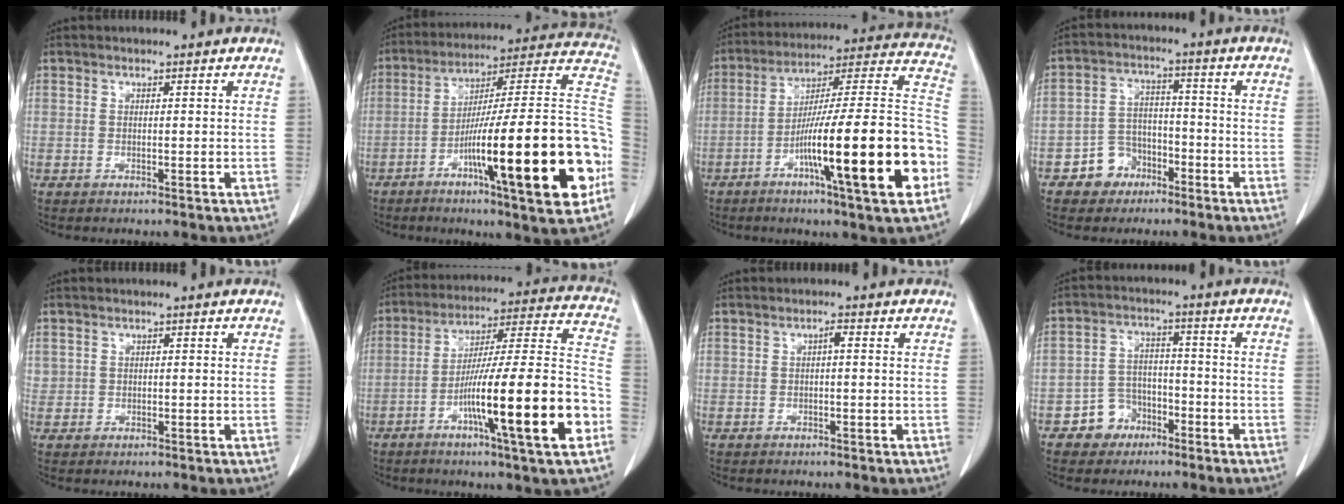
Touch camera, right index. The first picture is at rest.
{"total": 27.2, "force": [-8.7, 1.6, 25.7], "torque": [-0.317, -0.002, -0.138]}
{"total": 24.2, "force": [-8.3, 0.9, 22.7], "torque": [-0.295, 0.000, -0.135]}
{"total": 5.8, "force": [-3.4, 4.5, 1.2], "torque": [-0.019, 0.017, -0.054]}
{"total": 1.1, "force": [0.4, 1.0, 0.2], "torque": [0.006, 0.007, 0.005]}
{"total": 20.9, "force": [-7.7, 0.3, 19.4], "torque": [-0.282, -0.001, -0.127]}
{"total": 0.9, "force": [0.1, 0.2, 0.9], "torque": [-0.014, 0.003, 0.001]}
{"total": 5.0, "force": [-2.9, 4.1, 0.5], "torque": [0.000, 0.015, -0.043]}